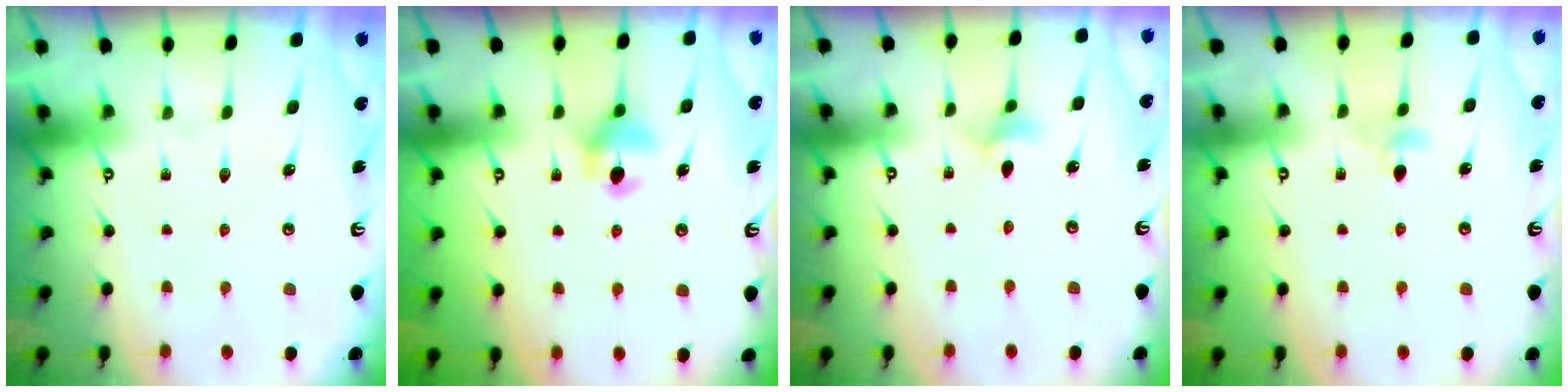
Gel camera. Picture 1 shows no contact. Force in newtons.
{"total": 6.5, "press": 6.5, "slide": 0.5}
{"total": 3.0, "press": 2.9, "slide": 0.5}
{"total": 3.3, "press": 3.2, "slide": 0.8}